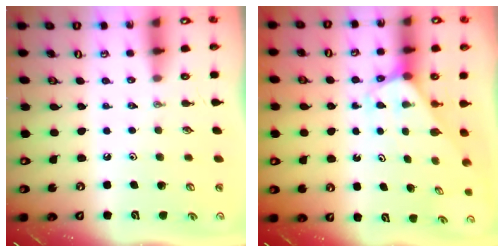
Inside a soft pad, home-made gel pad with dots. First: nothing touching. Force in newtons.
{"total": 2.5, "press": 2.5, "slide": 0.2}